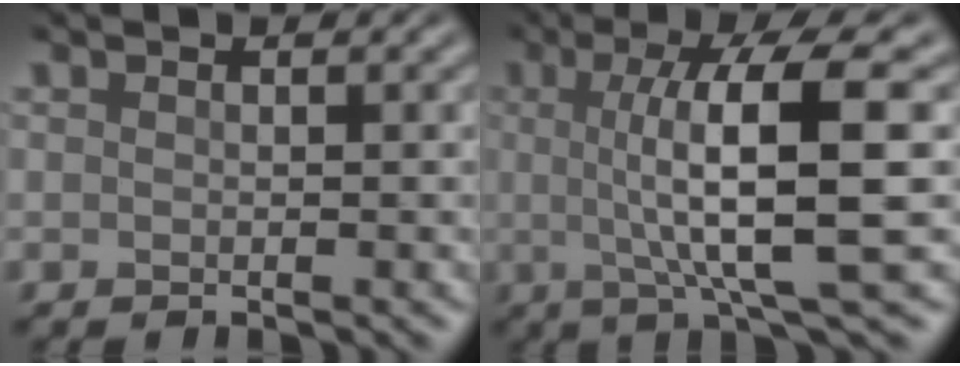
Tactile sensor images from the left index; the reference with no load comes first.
{"total": 10.1, "force": [0.4, 2.2, 9.8], "torque": [-0.134, 0.001, 0.005]}